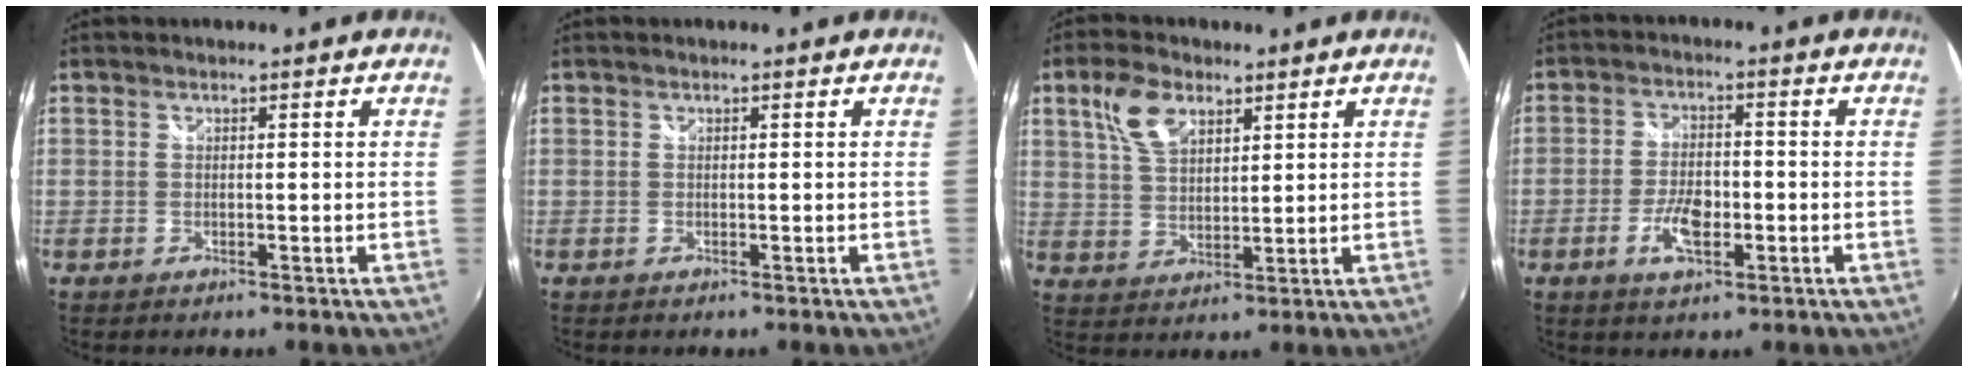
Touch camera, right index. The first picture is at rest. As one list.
[{"total": 0.0}, {"total": 8.0, "force": [4.2, 4.4, 5.1], "torque": [-0.102, 0.016, 0.083]}, {"total": 6.5, "force": [-2.4, 2.9, 5.3], "torque": [-0.111, 0.000, -0.042]}]